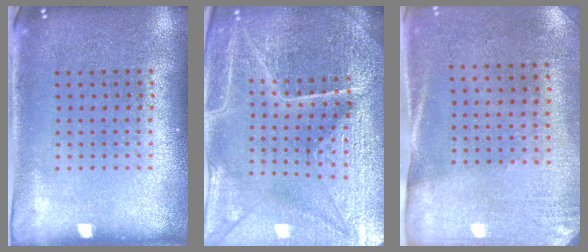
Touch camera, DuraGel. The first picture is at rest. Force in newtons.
{"total": 5.5, "press": 5.0, "slide": 2.1}
{"total": 2.6, "press": 2.3, "slide": 1.3}